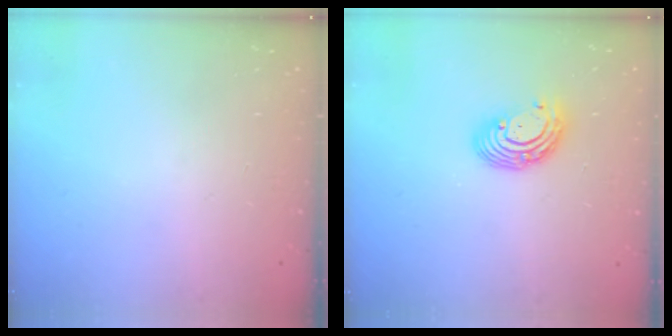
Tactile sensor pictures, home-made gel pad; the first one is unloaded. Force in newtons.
{"total": 8.1, "press": 8.0, "slide": 1.5}